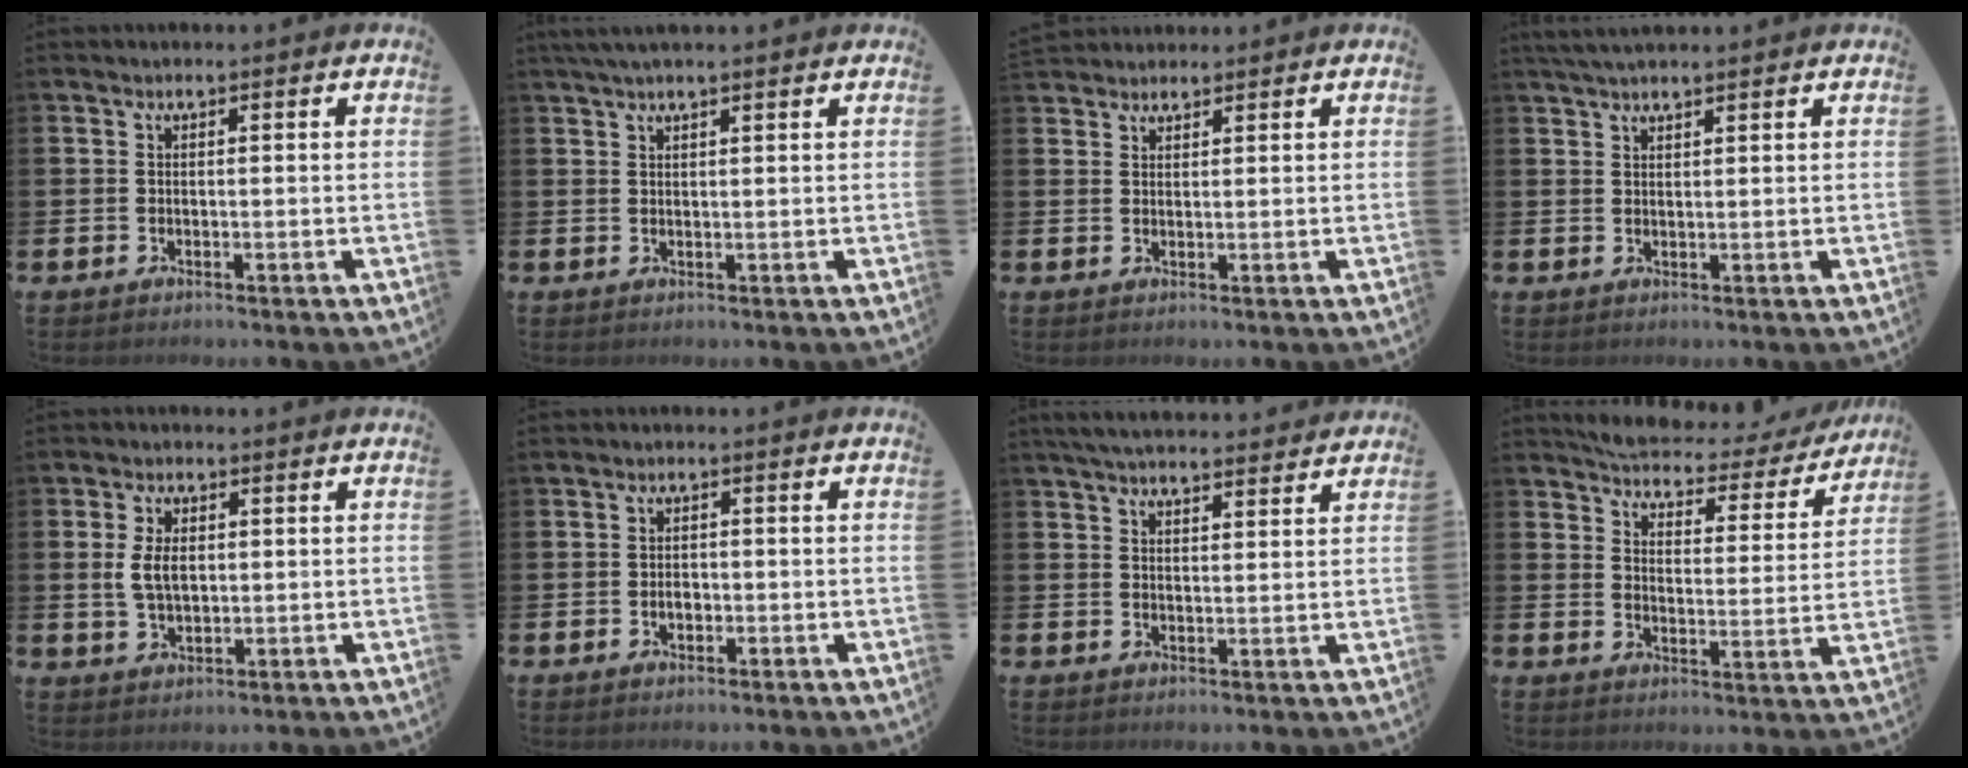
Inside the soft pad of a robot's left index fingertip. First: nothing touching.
{"total": 2.4, "force": [2.0, 0.1, 1.3], "torque": [-0.028, 0.002, 0.036]}
{"total": 2.1, "force": [2.1, 0.6, -0.1], "torque": [0.007, -0.006, 0.037]}
{"total": 2.8, "force": [2.5, 0.3, 1.2], "torque": [-0.027, -0.002, 0.046]}
{"total": 4.2, "force": [1.0, 2.4, 3.2], "torque": [-0.052, 0.003, 0.014]}
{"total": 1.7, "force": [-0.4, 1.2, 1.1], "torque": [-0.006, -0.001, -0.012]}
{"total": 4.4, "force": [4.3, 0.4, 0.9], "torque": [-0.035, -0.016, 0.081]}
{"total": 4.8, "force": [4.6, 1.1, 0.9], "torque": [-0.033, -0.039, 0.073]}